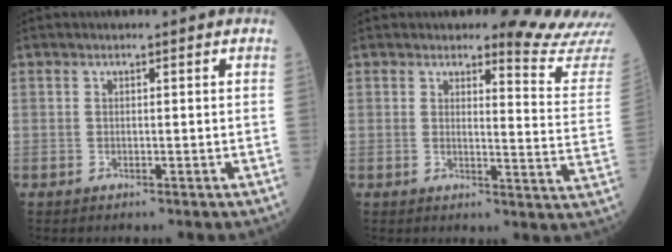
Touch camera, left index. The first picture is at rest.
{"total": 9.9, "force": [9.8, -0.6, 0.9], "torque": [-0.002, -0.114, 0.091]}